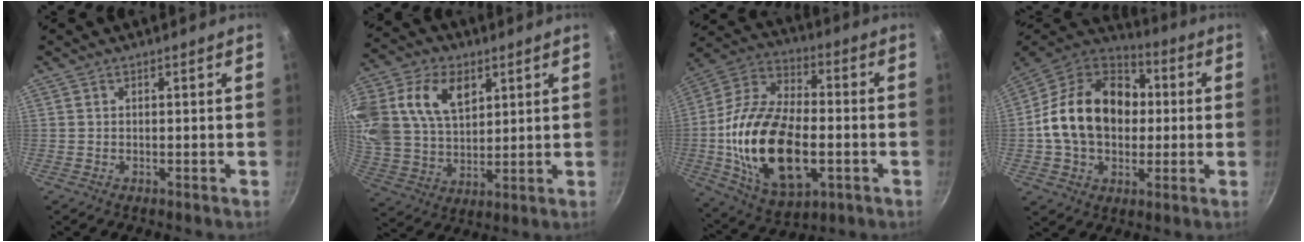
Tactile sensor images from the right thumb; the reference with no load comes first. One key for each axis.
{"total": 21.2, "fx": 8.1, "fy": 14.5, "fz": 13.2, "tx": -0.277, "ty": 0.009, "tz": 0.155}
{"total": 25.1, "fx": -4.1, "fy": 14.1, "fz": 20.3, "tx": -0.375, "ty": 0.023, "tz": -0.069}
{"total": 21.8, "fx": 1.0, "fy": 16.2, "fz": 14.5, "tx": -0.222, "ty": 0.035, "tz": 0.007}